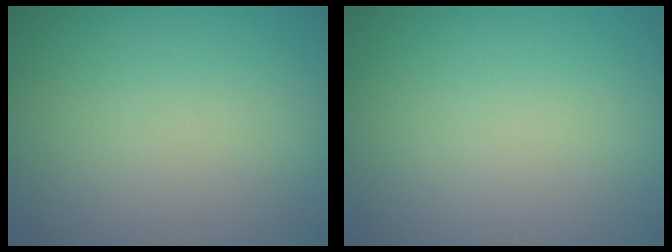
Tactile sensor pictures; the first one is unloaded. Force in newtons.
{"total": 0.0}